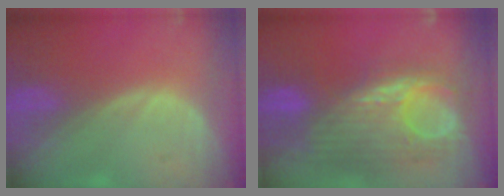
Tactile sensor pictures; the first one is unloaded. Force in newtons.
{"total": 11.5, "press": 10.4, "slide": 4.9}